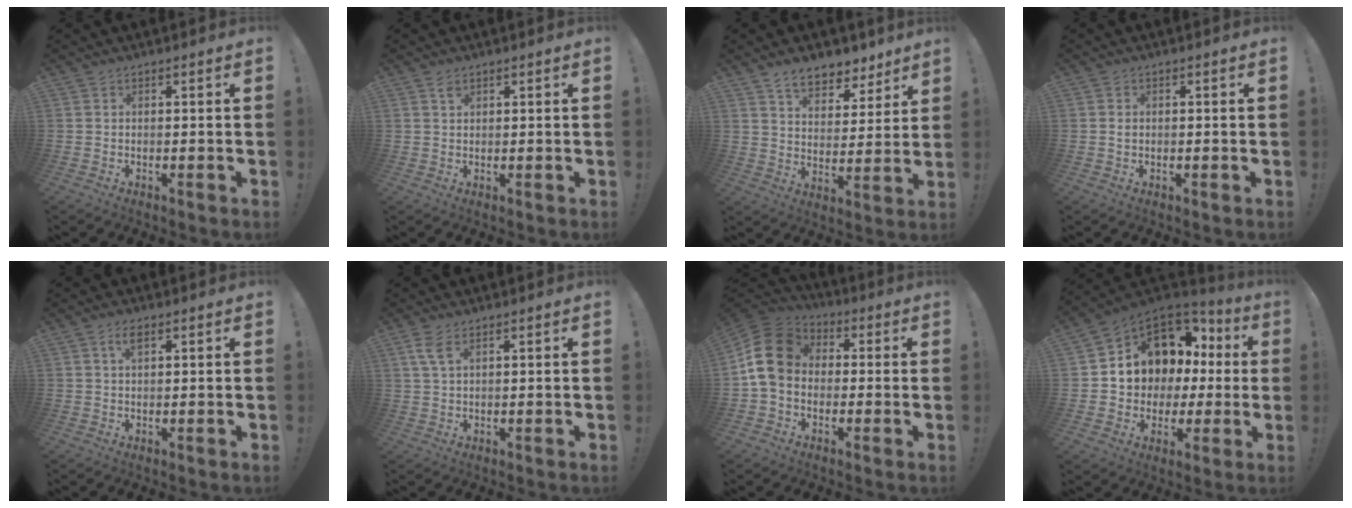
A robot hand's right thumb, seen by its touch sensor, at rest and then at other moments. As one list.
[{"total": 1.5, "force": [1.0, 0.8, 0.7], "torque": [-0.004, -0.006, 0.017]}, {"total": 9.9, "force": [7.6, 5.2, 3.6], "torque": [-0.050, -0.056, 0.143]}, {"total": 0.7, "force": [0.3, 0.6, 0.1], "torque": [0.004, 0.001, 0.003]}, {"total": 3.1, "force": [1.6, 1.3, 2.3], "torque": [-0.039, -0.001, 0.025]}, {"total": 4.1, "force": [2.1, 1.8, 3.1], "torque": [-0.060, -0.003, 0.039]}, {"total": 14.3, "force": [1.3, 11.0, 8.9], "torque": [-0.148, 0.017, 0.028]}, {"total": 10.8, "force": [4.3, 8.8, 4.4], "torque": [-0.067, -0.042, 0.094]}]